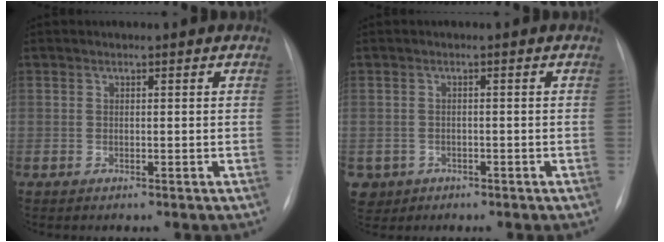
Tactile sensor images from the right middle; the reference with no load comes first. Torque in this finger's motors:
{"motor_torque": [0.56, -0.64, 0.09, 0.02]}